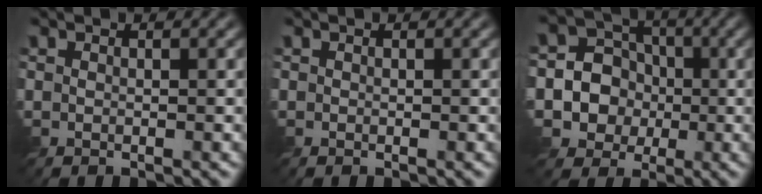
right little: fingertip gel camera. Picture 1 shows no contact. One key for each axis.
{"total": 0.0}
{"total": 7.9, "fx": -1.5, "fy": 7.4, "fz": 2.4, "tx": -0.048, "ty": 0.015, "tz": -0.049}